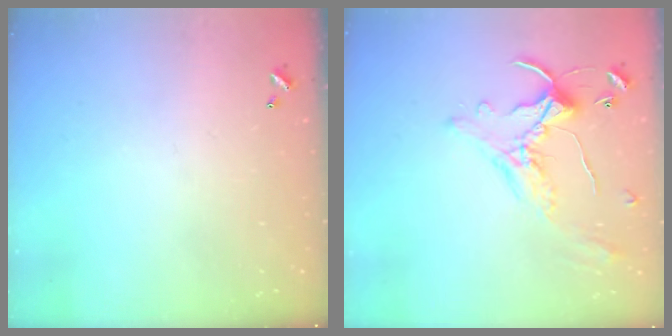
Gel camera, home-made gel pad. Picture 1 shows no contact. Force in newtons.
{"total": 1.0, "press": 0.2, "slide": 1.0}